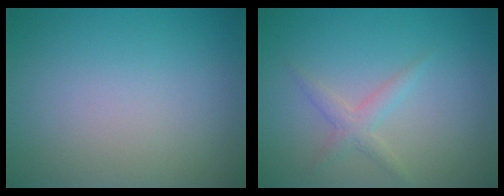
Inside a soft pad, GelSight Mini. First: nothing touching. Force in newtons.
{"total": 1.7, "press": 1.7, "slide": 0.1}